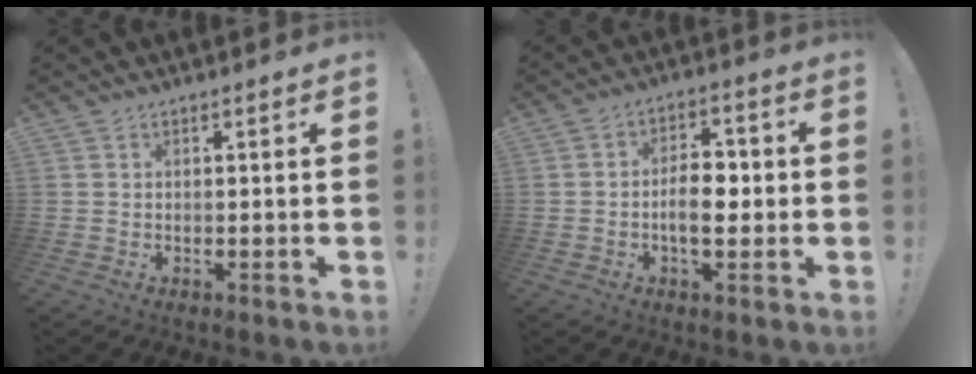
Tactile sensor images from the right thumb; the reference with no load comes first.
{"total": 8.8, "force": [-1.4, 5.3, 6.9], "torque": [-0.110, 0.015, -0.027]}